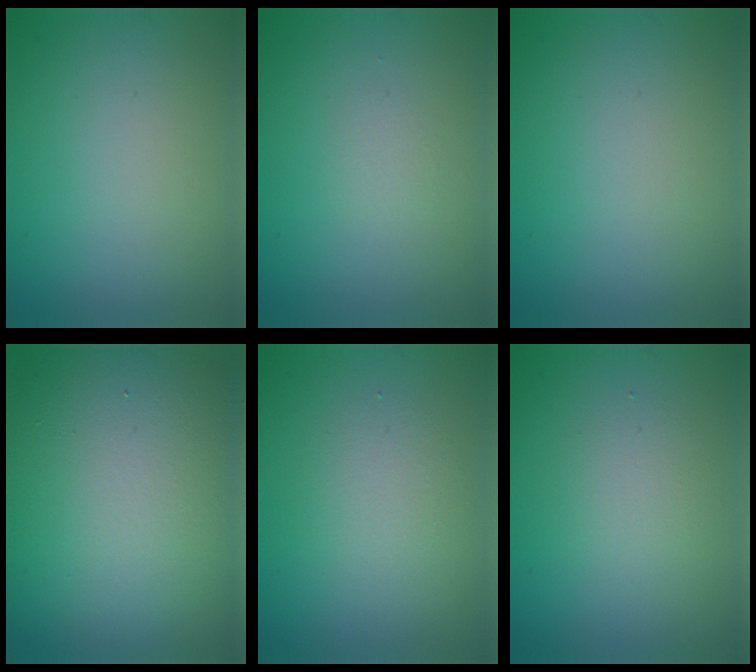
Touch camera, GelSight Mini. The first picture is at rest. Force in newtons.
{"total": 0.6, "press": 0.6, "slide": 0.0}
{"total": 0.0}
{"total": 16.8, "press": 16.7, "slide": 1.1}
{"total": 2.4, "press": 2.4, "slide": 0.2}
{"total": 2.0, "press": 2.0, "slide": 0.2}